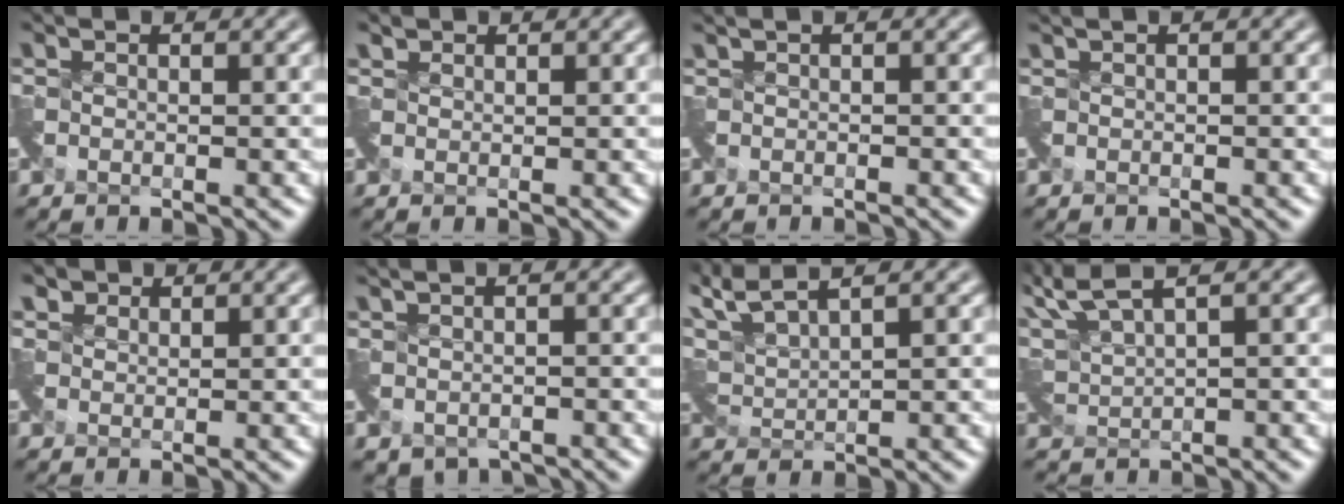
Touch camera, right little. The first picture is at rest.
{"total": 0.7, "force": [0.3, 0.1, -0.6], "torque": [0.006, 0.000, 0.013]}
{"total": 1.1, "force": [-0.4, 0.4, 0.9], "torque": [-0.017, -0.013, -0.009]}
{"total": 0.8, "force": [0.1, 0.3, 0.8], "torque": [-0.014, -0.004, -0.001]}
{"total": 1.2, "force": [0.7, 0.8, -0.5], "torque": [0.004, 0.000, 0.016]}
{"total": 3.3, "force": [-0.7, 2.2, 2.4], "torque": [-0.046, -0.022, -0.007]}
{"total": 5.1, "force": [4.6, 0.5, 2.0], "torque": [-0.057, 0.016, 0.089]}
{"total": 4.5, "force": [3.9, 0.7, 2.2], "torque": [-0.062, 0.015, 0.083]}